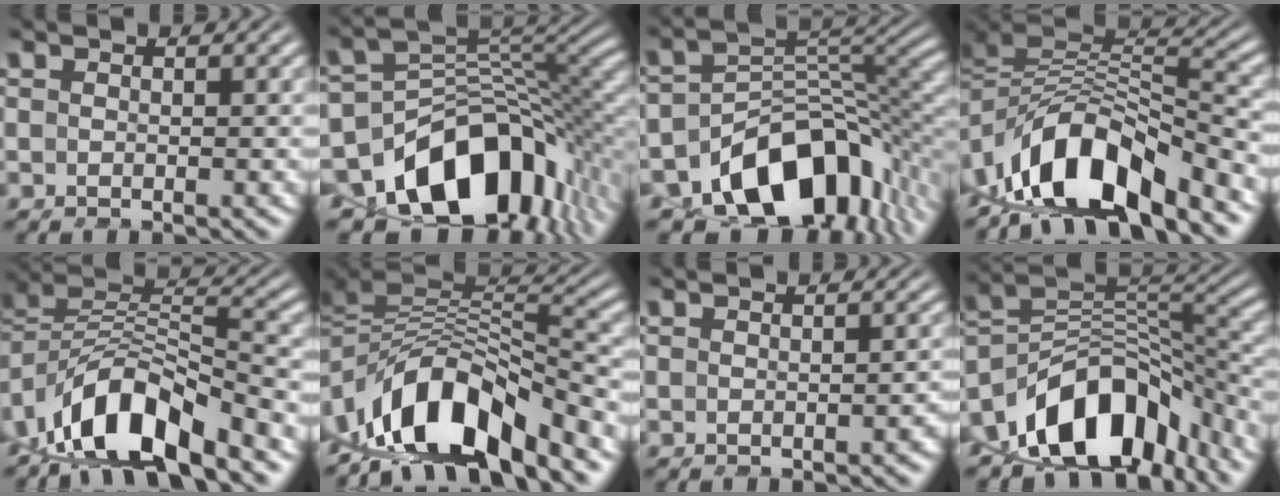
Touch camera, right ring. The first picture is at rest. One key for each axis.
{"total": 17.2, "fx": -5.6, "fy": 11.6, "fz": 11.4, "tx": -0.190, "ty": -0.041, "tz": -0.073}
{"total": 15.9, "fx": -6.7, "fy": 10.3, "fz": 10.0, "tx": -0.154, "ty": -0.038, "tz": -0.093}
{"total": 11.3, "fx": -2.5, "fy": 7.6, "fz": 7.9, "tx": -0.135, "ty": -0.019, "tz": -0.034}
{"total": 9.4, "fx": -2.1, "fy": 6.4, "fz": 6.6, "tx": -0.121, "ty": -0.021, "tz": -0.029}
{"total": 12.4, "fx": -2.5, "fy": 8.4, "fz": 8.8, "tx": -0.150, "ty": -0.017, "tz": -0.033}
{"total": 1.1, "fx": -1.0, "fy": 0.2, "fz": 0.4, "tx": -0.006, "ty": 0.003, "tz": -0.014}
{"total": 13.5, "fx": -3.9, "fy": 8.7, "fz": 9.6, "tx": -0.170, "ty": -0.036, "tz": -0.043}